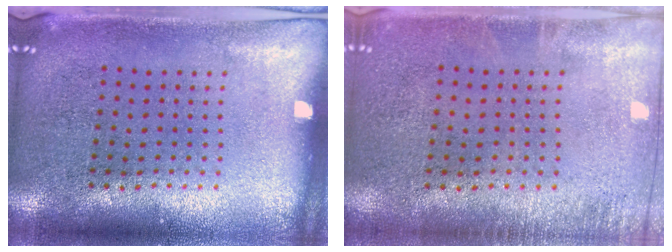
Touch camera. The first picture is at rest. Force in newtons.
{"total": 1.2, "press": 1.1, "slide": 0.2}